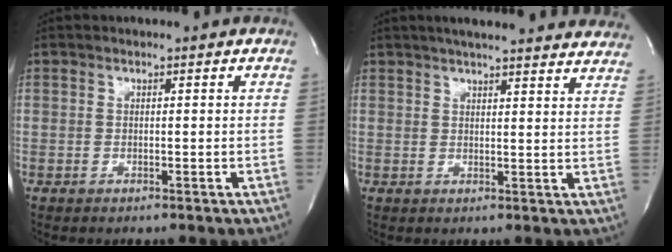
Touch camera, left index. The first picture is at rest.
{"total": 21.4, "force": [19.4, 2.4, 8.6], "torque": [-0.122, 0.003, 0.232]}